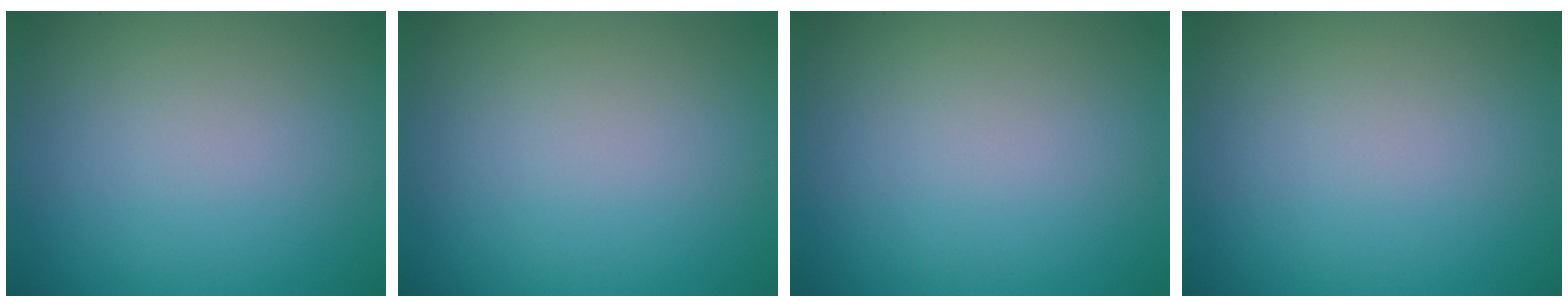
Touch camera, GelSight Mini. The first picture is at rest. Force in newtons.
{"total": 0.0}
{"total": 0.0}
{"total": 0.0}